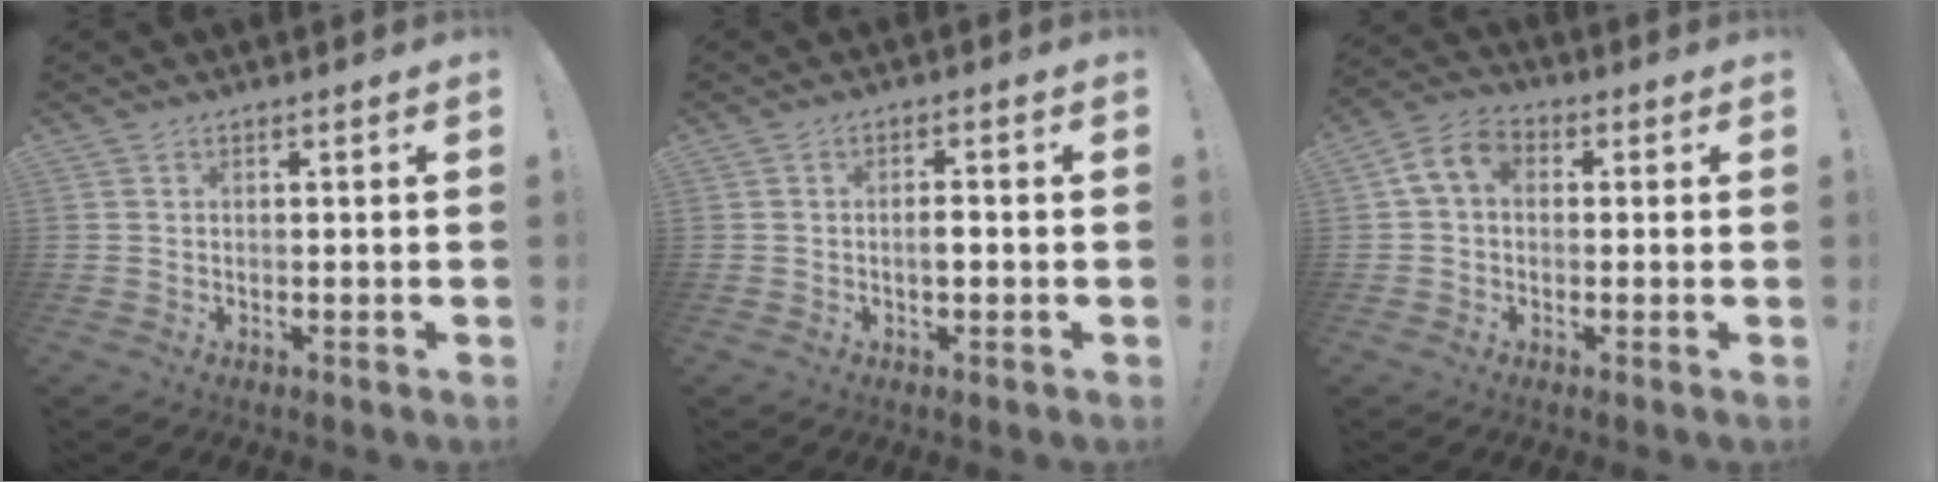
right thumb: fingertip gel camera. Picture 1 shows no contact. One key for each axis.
{"total": 2.6, "fx": -0.7, "fy": 1.0, "fz": 2.4, "tx": -0.035, "ty": 0.004, "tz": -0.014}
{"total": 7.7, "fx": 1.4, "fy": 5.5, "fz": 5.3, "tx": -0.101, "ty": 0.010, "tz": 0.033}